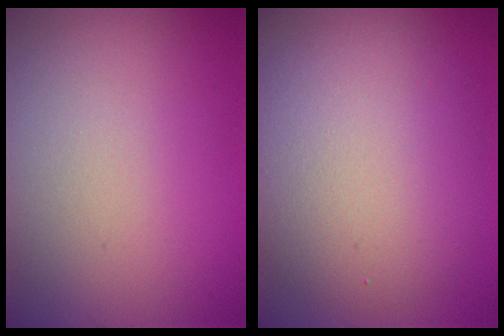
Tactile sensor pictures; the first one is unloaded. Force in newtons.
{"total": 7.6, "press": 7.6, "slide": 0.4}